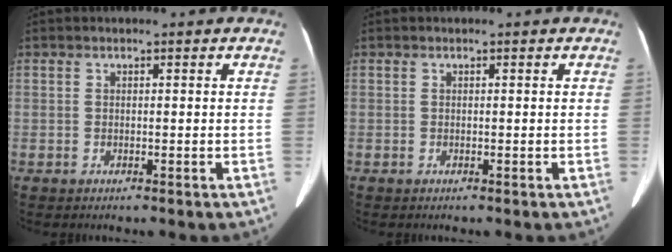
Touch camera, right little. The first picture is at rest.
{"total": 0.0}